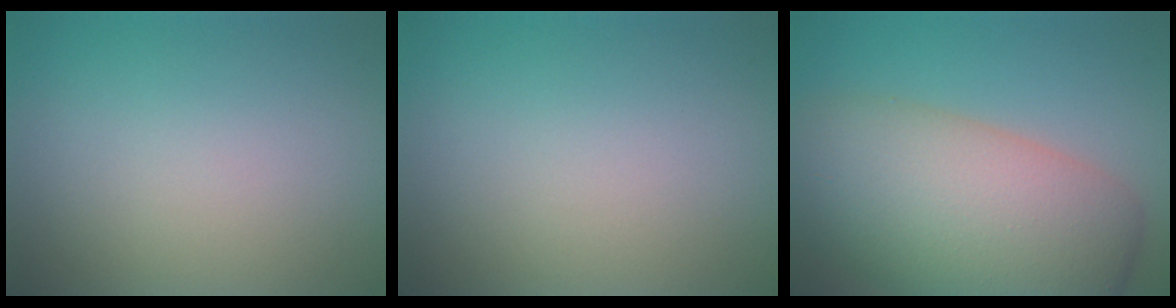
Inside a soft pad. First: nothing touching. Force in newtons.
{"total": 0.0}
{"total": 11.8, "press": 11.8, "slide": 0.5}